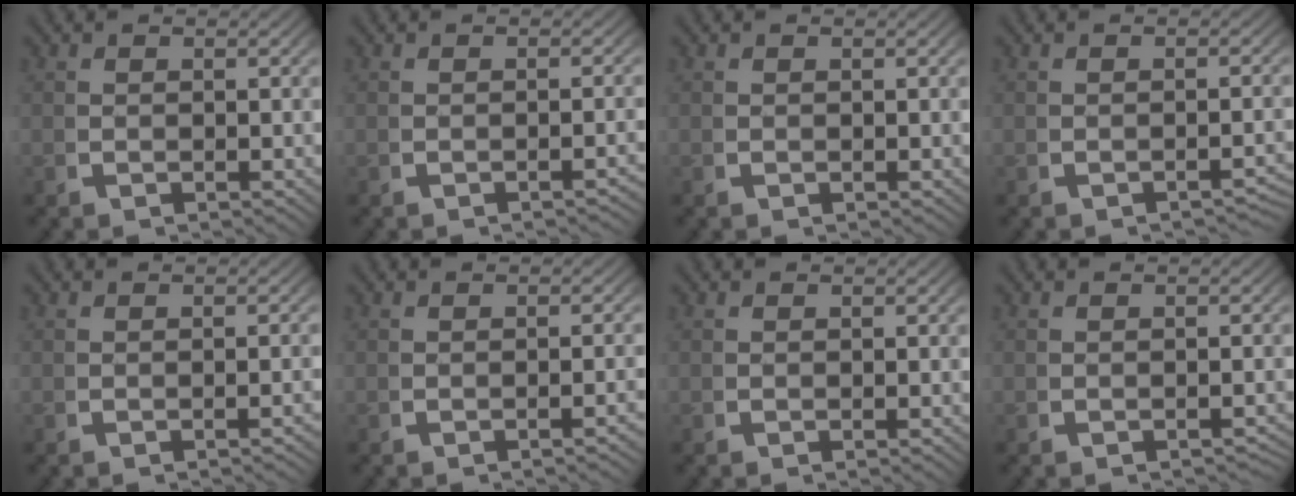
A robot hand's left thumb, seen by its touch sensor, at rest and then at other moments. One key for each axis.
{"total": 1.2, "fx": -1.0, "fy": 0.0, "fz": 0.7, "tx": -0.012, "ty": 0.005, "tz": -0.015}
{"total": 0.0}
{"total": 2.0, "fx": -1.8, "fy": 0.3, "fz": 0.7, "tx": -0.010, "ty": 0.003, "tz": -0.028}
{"total": 0.8, "fx": -0.5, "fy": -0.1, "fz": 0.7, "tx": -0.010, "ty": 0.006, "tz": -0.008}
{"total": 1.1, "fx": -0.6, "fy": 0.0, "fz": 0.9, "tx": -0.013, "ty": 0.008, "tz": -0.012}
{"total": 0.0}
{"total": 1.5, "fx": -1.5, "fy": 0.3, "fz": 0.3, "tx": -0.003, "ty": 0.002, "tz": -0.023}